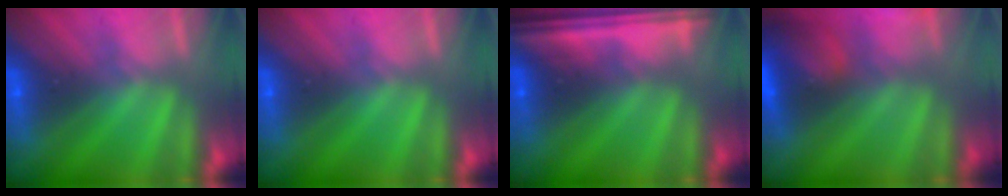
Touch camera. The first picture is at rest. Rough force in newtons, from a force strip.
{"total": 0.0}
{"total": 8.5}
{"total": 7.2}